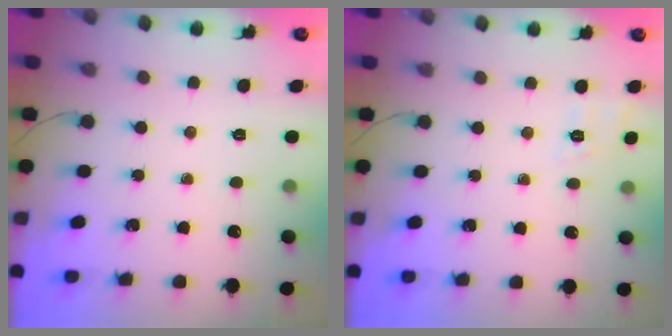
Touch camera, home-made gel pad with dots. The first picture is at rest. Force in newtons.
{"total": 3.2, "press": 2.6, "slide": 1.8}